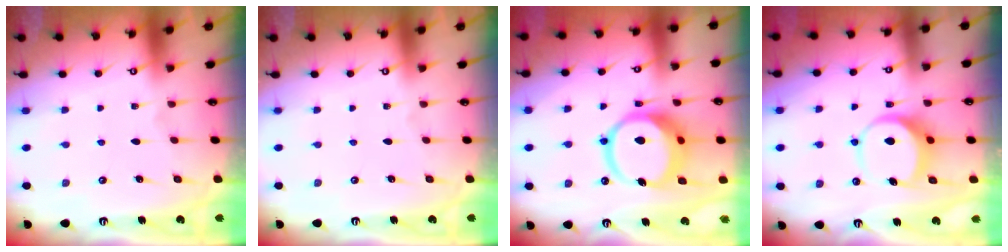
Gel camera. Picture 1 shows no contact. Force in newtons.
{"total": 0.0}
{"total": 14.3, "press": 14.2, "slide": 1.9}
{"total": 7.0, "press": 7.0, "slide": 0.9}